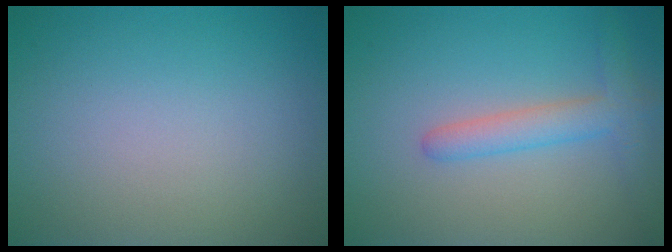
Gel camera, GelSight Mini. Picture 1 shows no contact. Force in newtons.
{"total": 3.0, "press": 3.0, "slide": 0.2}